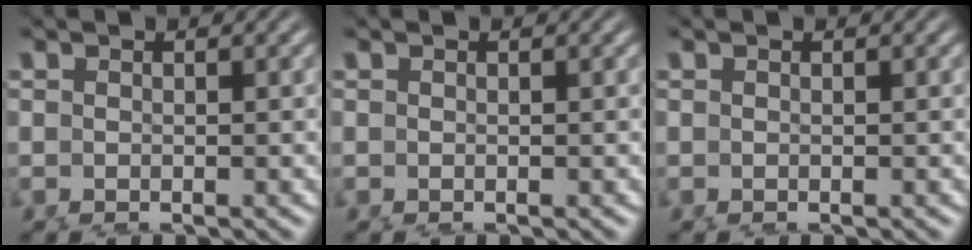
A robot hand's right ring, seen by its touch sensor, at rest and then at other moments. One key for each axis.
{"total": 0.0}
{"total": 0.0}